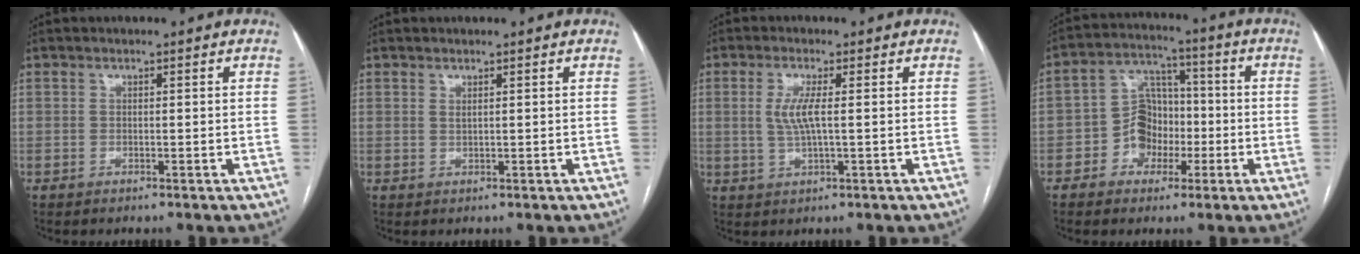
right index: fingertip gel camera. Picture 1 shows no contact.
{"total": 0.5, "force": [0.4, 0.1, 0.4], "torque": [-0.009, -0.003, 0.008]}
{"total": 4.1, "force": [0.5, 0.4, 4.0], "torque": [-0.088, -0.003, 0.009]}
{"total": 7.9, "force": [-2.4, 6.5, 3.7], "torque": [-0.072, 0.032, -0.040]}